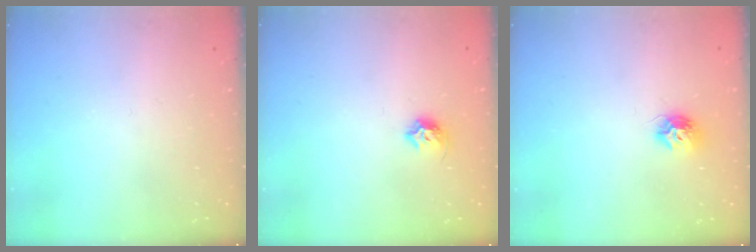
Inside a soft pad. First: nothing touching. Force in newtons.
{"total": 7.1, "press": 7.0, "slide": 0.8}
{"total": 8.0, "press": 8.0, "slide": 0.5}